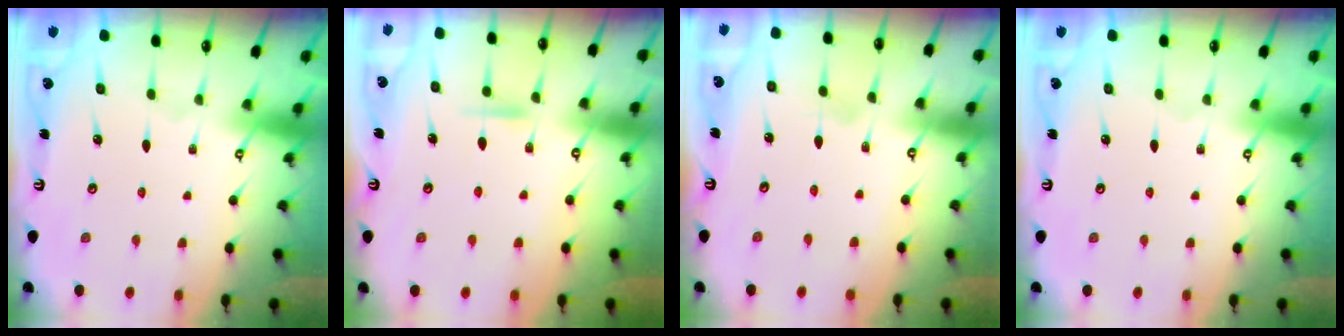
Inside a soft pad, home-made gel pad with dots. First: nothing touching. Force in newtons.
{"total": 6.4, "press": 6.4, "slide": 0.6}
{"total": 2.5, "press": 2.5, "slide": 0.4}
{"total": 0.0}